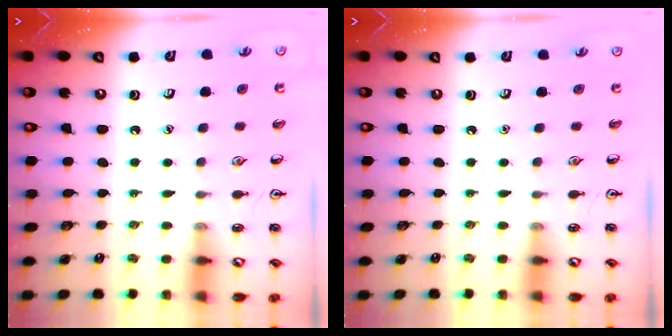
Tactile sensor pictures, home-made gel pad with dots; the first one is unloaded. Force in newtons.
{"total": 0.0}